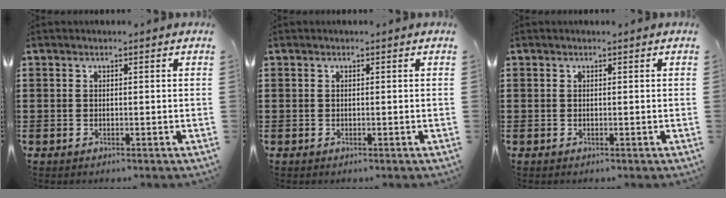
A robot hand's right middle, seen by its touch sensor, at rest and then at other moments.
{"total": 0.0}
{"total": 0.0}